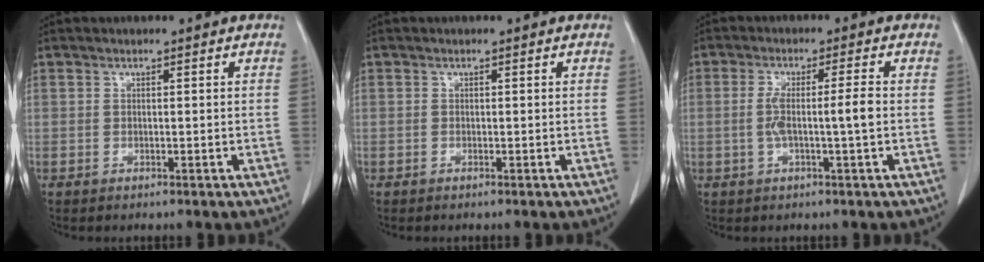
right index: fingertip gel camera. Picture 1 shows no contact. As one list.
[{"total": 0.0}, {"total": 4.7, "force": [-0.7, -0.3, 4.6], "torque": [-0.094, 0.009, -0.009]}]